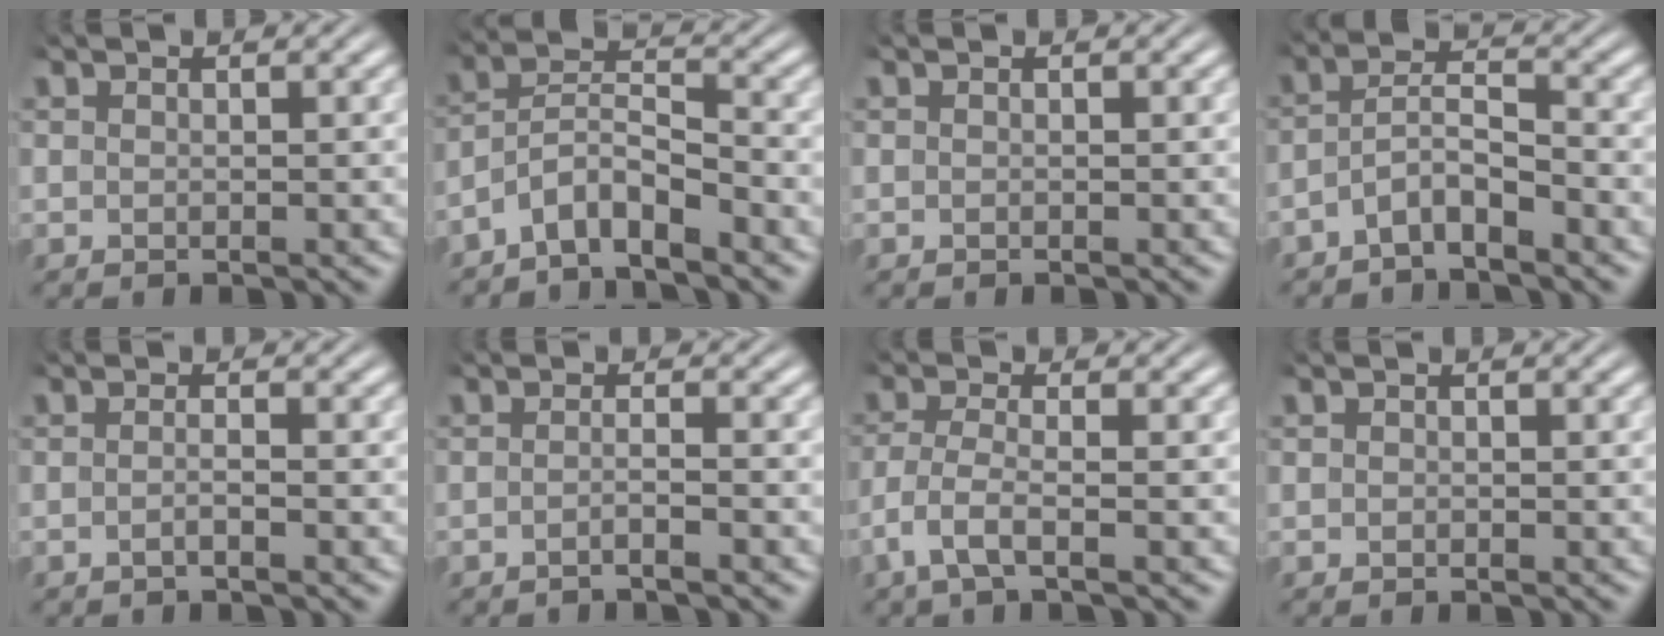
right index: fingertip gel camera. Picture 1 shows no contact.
{"total": 6.8, "force": [-3.9, 4.7, 3.0], "torque": [-0.076, -0.028, -0.068]}
{"total": 0.0}
{"total": 4.2, "force": [-2.8, 2.3, 2.2], "torque": [-0.045, -0.014, -0.047]}
{"total": 1.3, "force": [-1.0, 0.0, 0.9], "torque": [-0.020, -0.003, -0.021]}
{"total": 1.7, "force": [-1.4, -0.3, 1.0], "torque": [-0.019, -0.004, -0.027]}
{"total": 3.1, "force": [-1.6, 1.0, 2.5], "torque": [-0.067, -0.021, -0.018]}
{"total": 0.0}